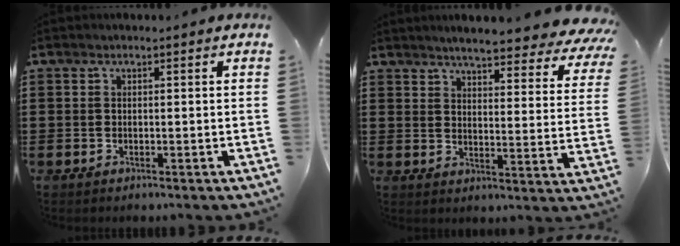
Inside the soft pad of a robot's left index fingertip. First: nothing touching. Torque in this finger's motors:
{"motor_torque": [2.14, 0.00, 1.05, 0.11]}